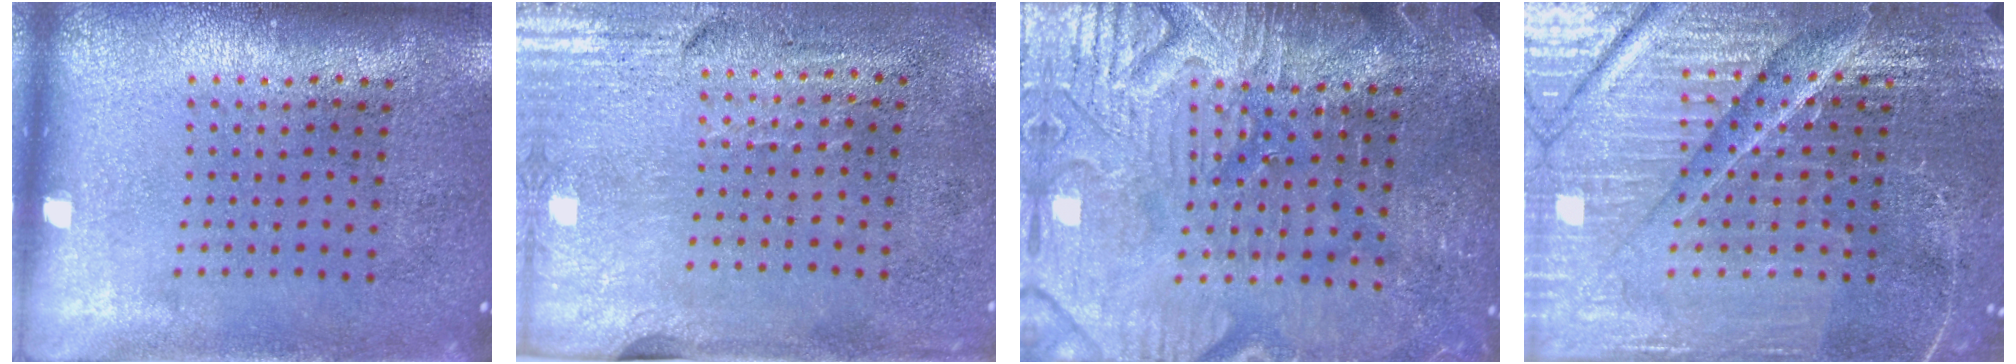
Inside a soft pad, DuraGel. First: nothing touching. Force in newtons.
{"total": 3.0, "press": 2.5, "slide": 1.6}
{"total": 3.9, "press": 3.8, "slide": 1.1}
{"total": 5.9, "press": 5.3, "slide": 2.5}